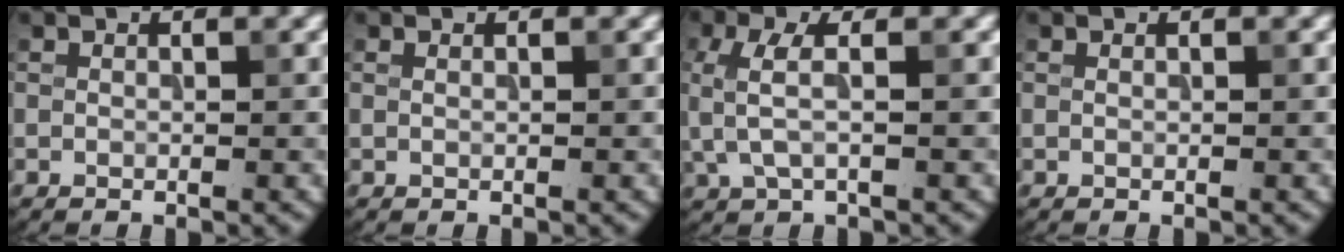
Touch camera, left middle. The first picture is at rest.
{"total": 0.0}
{"total": 3.2, "force": [0.2, 1.2, 2.9], "torque": [-0.069, 0.002, 0.004]}
{"total": 0.0}